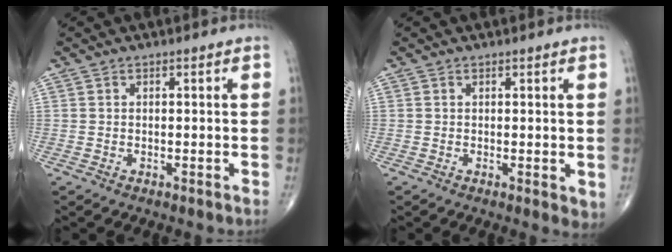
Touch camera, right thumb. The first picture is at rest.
{"total": 2.4, "force": [0.1, 0.9, 2.2], "torque": [-0.030, -0.009, 0.002]}